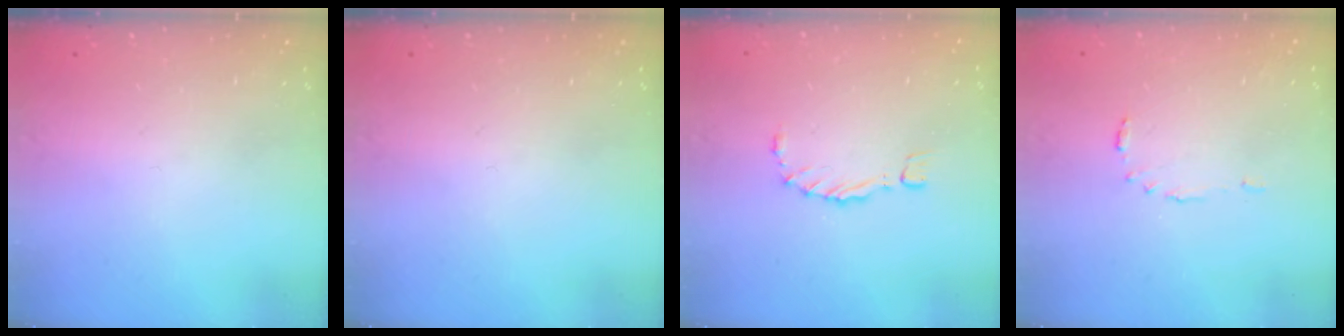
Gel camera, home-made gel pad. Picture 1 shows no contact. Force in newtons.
{"total": 0.0}
{"total": 1.1, "press": 1.1, "slide": 0.2}
{"total": 3.8, "press": 3.8, "slide": 0.4}